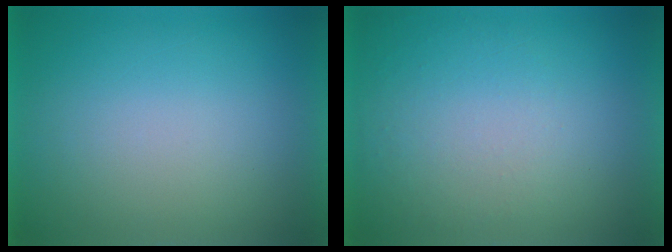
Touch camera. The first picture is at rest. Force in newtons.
{"total": 1.0}